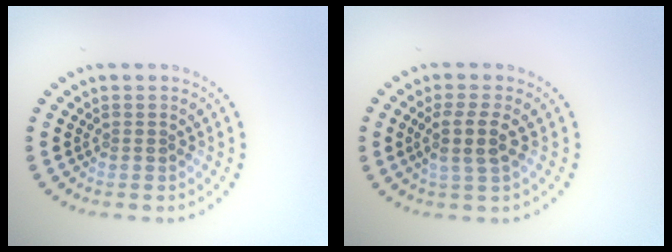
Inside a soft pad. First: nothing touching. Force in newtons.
{"total": 2.8, "press": 2.4, "slide": 1.4}